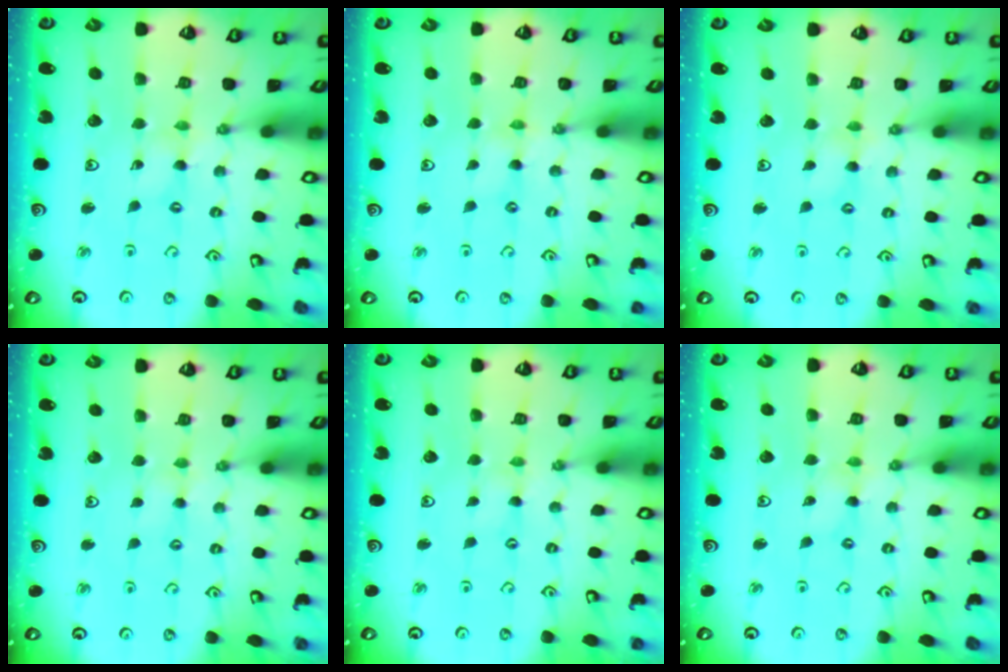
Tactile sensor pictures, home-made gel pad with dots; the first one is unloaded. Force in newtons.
{"total": 0.0}
{"total": 1.0, "press": 1.0, "slide": 0.2}
{"total": 1.9, "press": 1.9, "slide": 0.2}
{"total": 0.0}
{"total": 0.0}